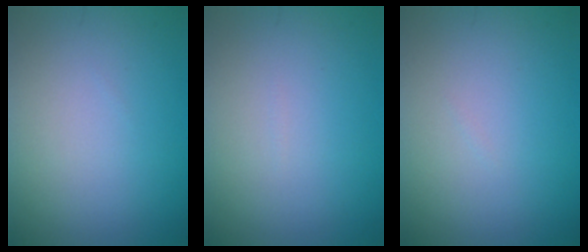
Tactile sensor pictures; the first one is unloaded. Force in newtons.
{"total": 0.0}
{"total": 0.0}